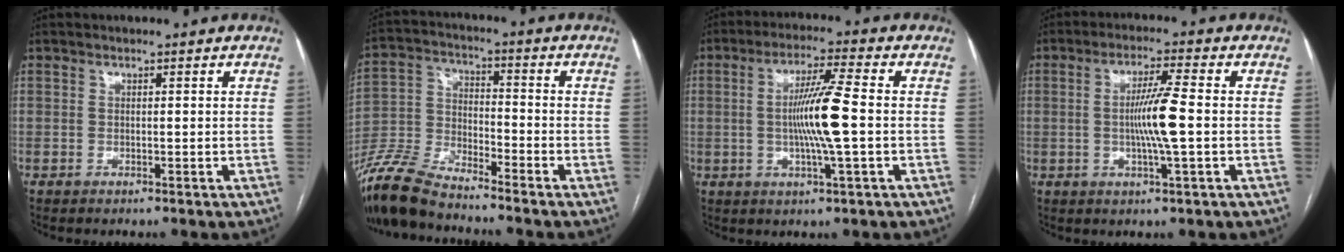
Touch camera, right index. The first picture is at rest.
{"total": 10.3, "force": [-9.5, 1.6, 3.6], "torque": [-0.078, -0.005, -0.189]}
{"total": 9.4, "force": [-0.5, -0.3, 9.4], "torque": [-0.175, -0.001, -0.014]}
{"total": 7.2, "force": [-0.5, -0.4, 7.2], "torque": [-0.134, -0.002, -0.011]}